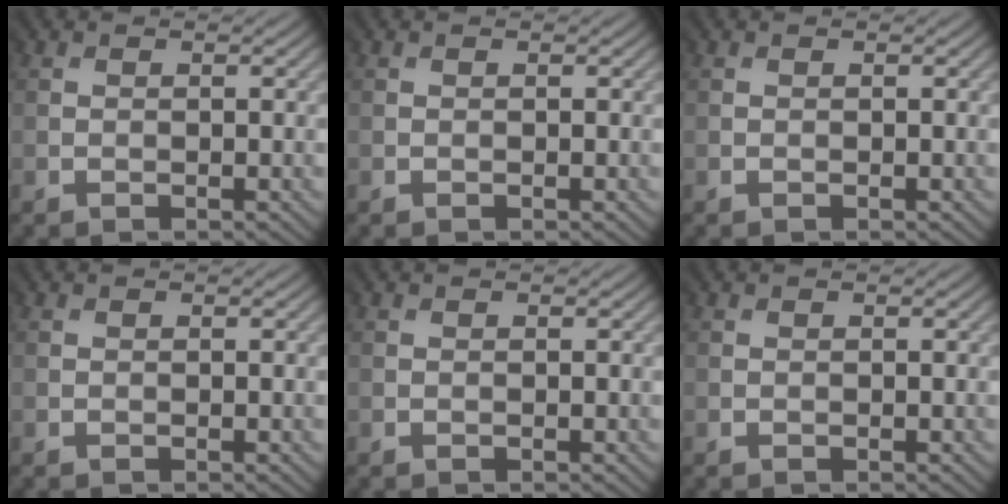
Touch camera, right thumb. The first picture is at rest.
{"total": 0.0}
{"total": 0.0}
{"total": 0.0}
{"total": 0.0}
{"total": 0.0}